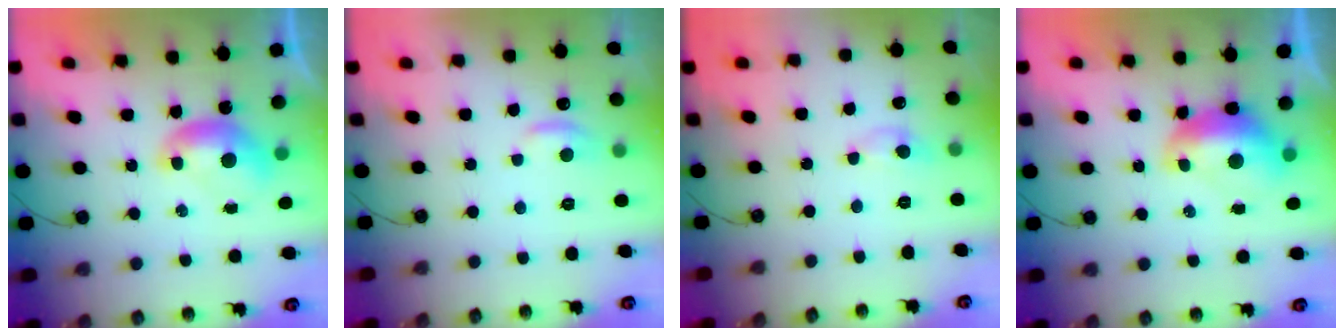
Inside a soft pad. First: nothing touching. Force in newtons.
{"total": 0.7, "press": 0.0, "slide": 0.7}
{"total": 0.9, "press": 0.7, "slide": 0.5}
{"total": 2.2, "press": 2.1, "slide": 0.8}